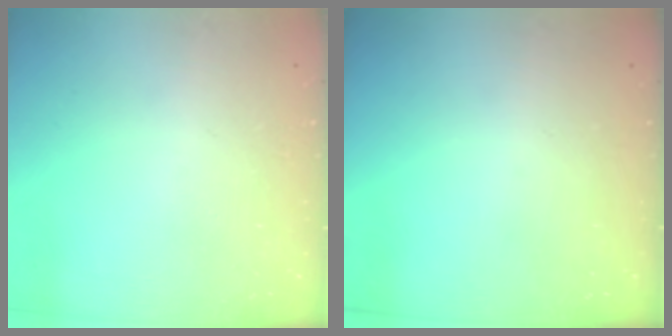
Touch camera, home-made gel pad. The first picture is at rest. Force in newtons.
{"total": 0.0}